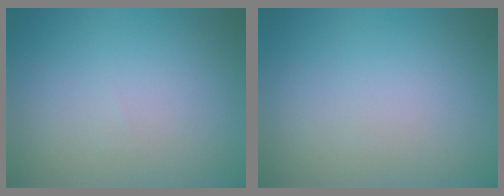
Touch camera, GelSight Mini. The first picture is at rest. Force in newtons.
{"total": 0.0}